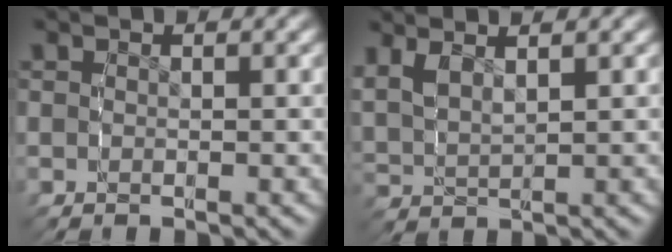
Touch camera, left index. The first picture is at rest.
{"total": 3.0, "force": [2.1, 1.4, 1.7], "torque": [-0.047, 0.002, 0.044]}